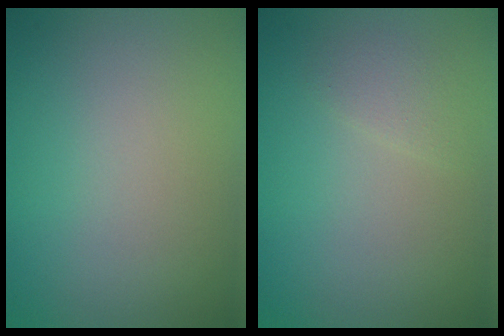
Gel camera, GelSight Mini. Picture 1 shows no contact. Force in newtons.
{"total": 1.2, "press": 1.2, "slide": 0.0}